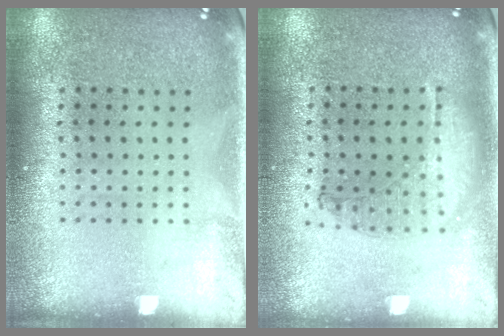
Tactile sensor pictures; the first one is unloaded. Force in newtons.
{"total": 0.9, "press": 0.9, "slide": 0.2}